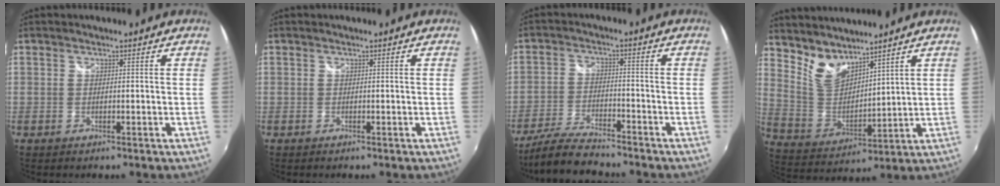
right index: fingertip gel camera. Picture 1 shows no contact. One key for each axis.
{"total": 0.0}
{"total": 9.2, "fx": -8.1, "fy": 2.1, "fz": 3.8, "tx": -0.103, "ty": -0.008, "tz": -0.154}
{"total": 9.1, "fx": 7.5, "fy": 3.7, "fz": 3.6, "tx": -0.070, "ty": -0.004, "tz": 0.156}